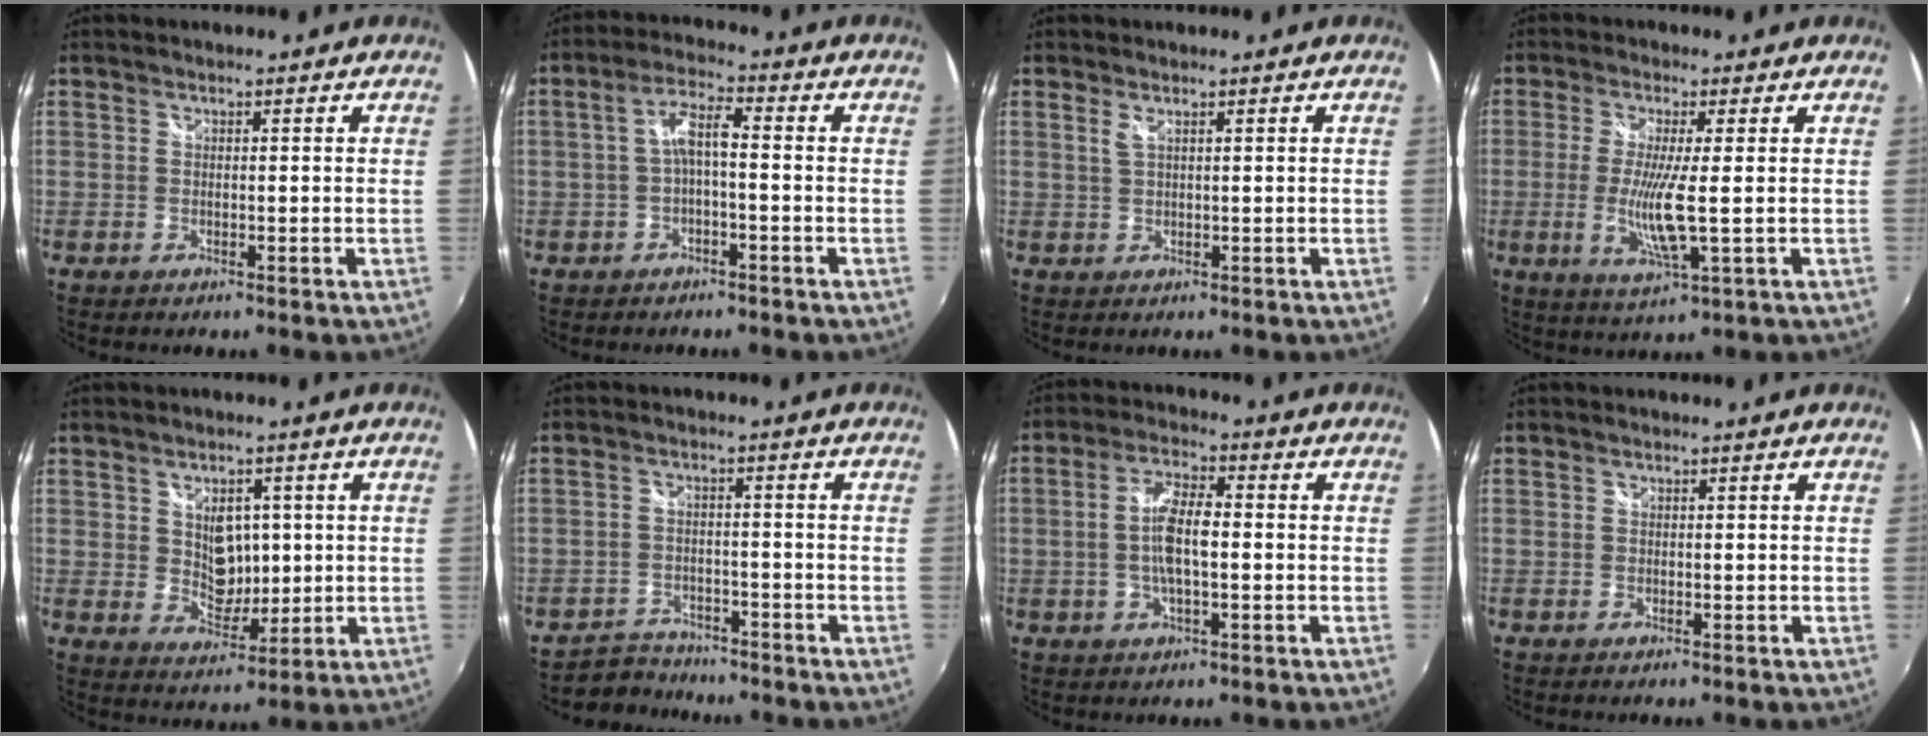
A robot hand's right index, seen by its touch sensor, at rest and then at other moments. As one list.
[{"total": 4.9, "force": [-1.0, 1.0, 4.6], "torque": [-0.096, 0.013, -0.019]}, {"total": 1.0, "force": [0.5, -0.1, 0.8], "torque": [-0.016, 0.001, 0.011]}, {"total": 7.6, "force": [-0.8, 0.0, 7.6], "torque": [-0.155, -0.017, -0.017]}, {"total": 7.2, "force": [1.3, 5.0, 4.9], "torque": [-0.074, -0.002, 0.032]}, {"total": 4.9, "force": [-4.3, 2.3, -0.4], "torque": [-0.010, 0.012, -0.077]}, {"total": 7.2, "force": [-0.7, 2.1, 6.9], "torque": [-0.134, 0.006, -0.014]}, {"total": 0.0}]